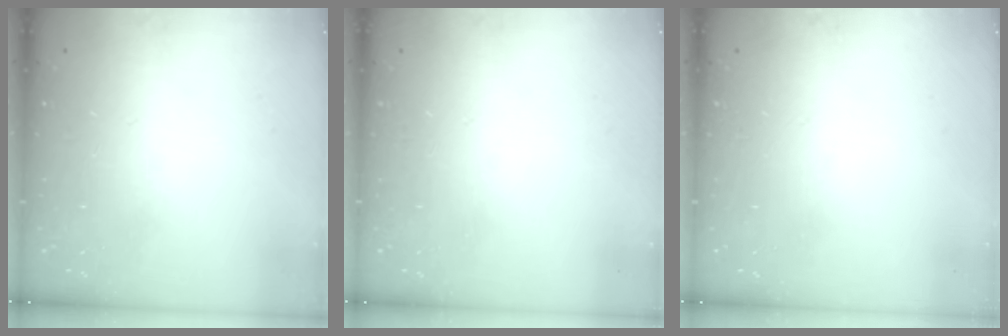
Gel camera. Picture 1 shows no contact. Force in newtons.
{"total": 0.0}
{"total": 0.0}